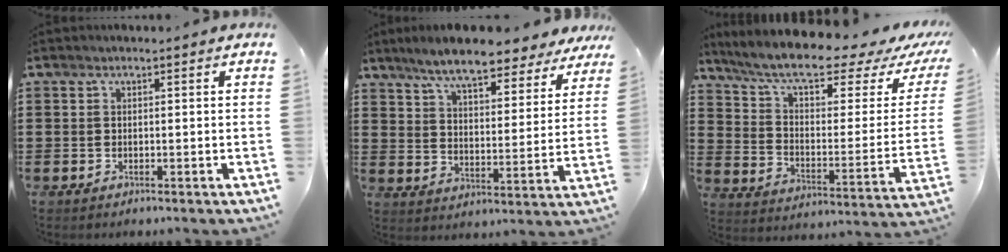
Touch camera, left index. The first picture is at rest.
{"total": 8.2, "force": [7.4, 0.8, 3.4], "torque": [-0.097, -0.033, 0.131]}
{"total": 9.6, "force": [7.6, 1.3, 5.7], "torque": [-0.131, -0.045, 0.128]}